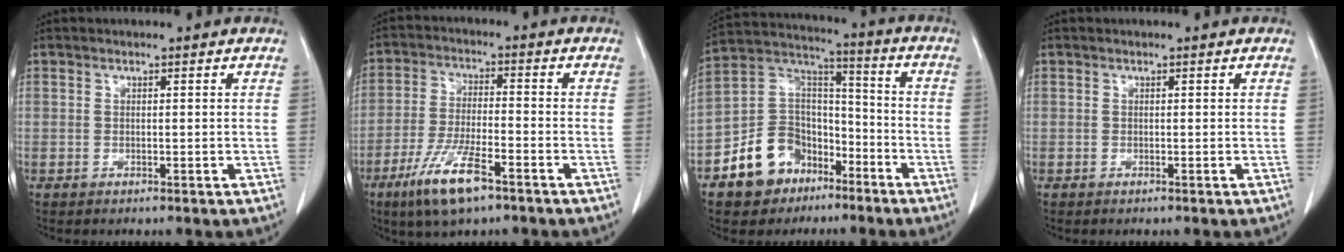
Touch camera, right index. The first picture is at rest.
{"total": 10.1, "force": [-6.1, 1.9, 7.8], "torque": [-0.158, -0.020, -0.109]}
{"total": 12.7, "force": [-7.0, 9.5, 4.6], "torque": [-0.088, 0.052, -0.117]}
{"total": 0.0}